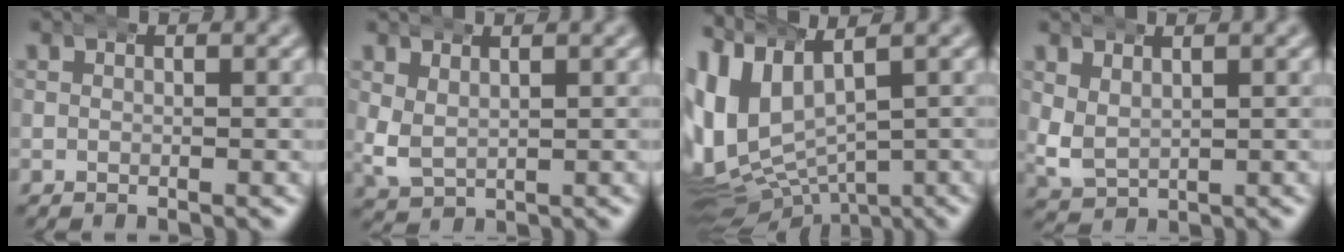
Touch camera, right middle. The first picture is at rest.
{"total": 2.3, "force": [1.0, 1.6, 1.2], "torque": [-0.048, -0.020, 0.036]}
{"total": 15.9, "force": [-1.1, 13.4, 8.4], "torque": [-0.231, -0.064, 0.000]}
{"total": 2.7, "force": [1.1, 2.1, 1.3], "torque": [-0.055, -0.022, 0.037]}